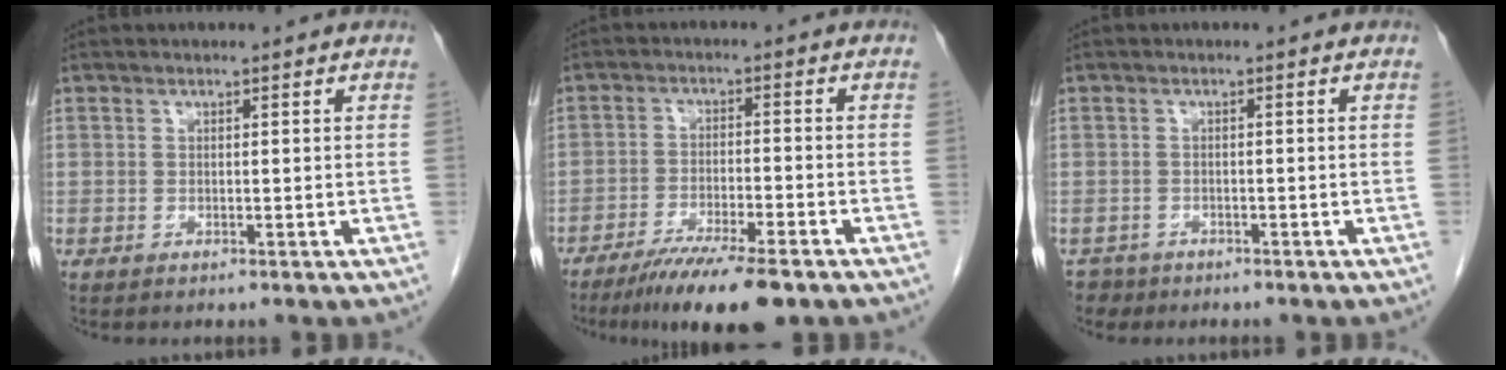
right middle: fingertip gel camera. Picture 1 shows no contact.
{"total": 10.7, "force": [-8.0, 0.9, 7.1], "torque": [-0.109, -0.024, -0.128]}
{"total": 2.3, "force": [-1.8, 1.4, -0.3], "torque": [-0.001, 0.003, -0.029]}